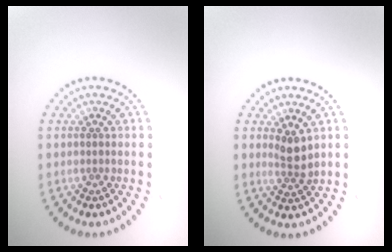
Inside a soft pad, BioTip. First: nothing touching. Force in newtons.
{"total": 2.2, "press": 1.9, "slide": 1.2}